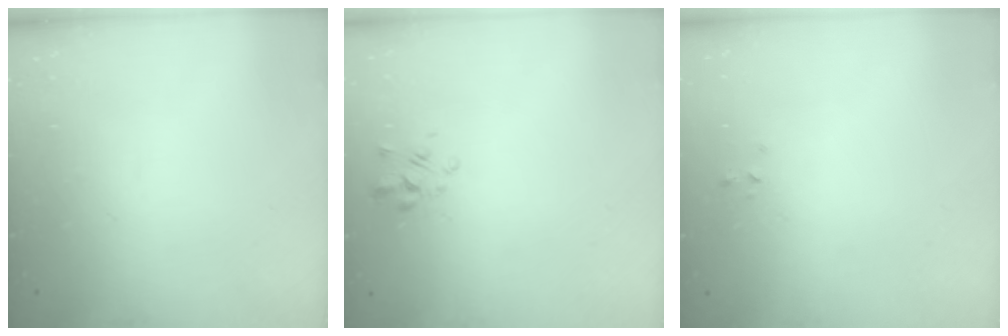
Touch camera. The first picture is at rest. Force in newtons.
{"total": 2.0, "press": 1.8, "slide": 0.9}
{"total": 0.0}